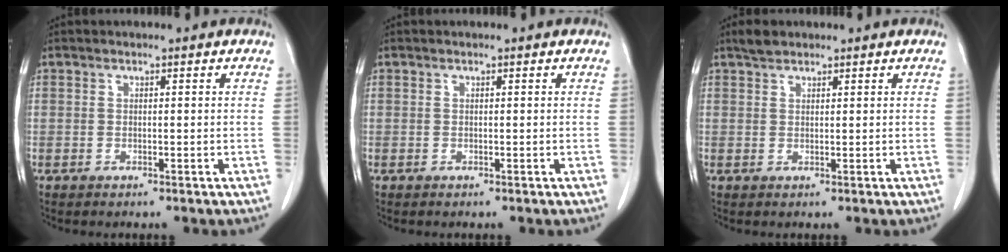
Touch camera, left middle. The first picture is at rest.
{"total": 0.0}
{"total": 2.0, "force": [1.7, 0.8, 0.7], "torque": [-0.017, 0.007, 0.029]}